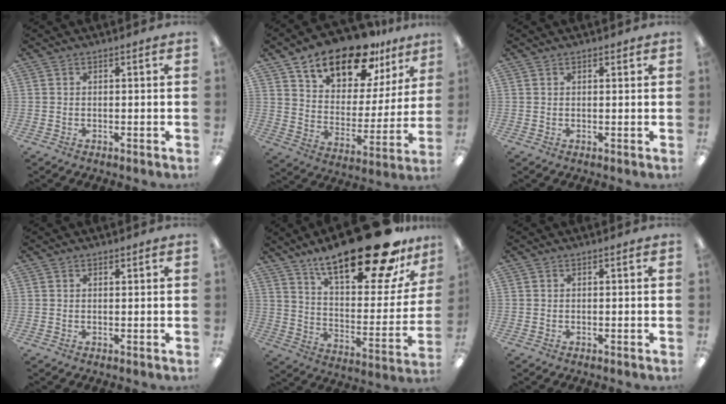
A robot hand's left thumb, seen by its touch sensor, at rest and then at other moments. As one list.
[{"total": 17.2, "force": [13.0, 7.9, 8.0], "torque": [-0.134, -0.083, 0.229]}, {"total": 0.6, "force": [0.5, 0.3, 0.1], "torque": [-0.004, 0.001, 0.009]}, {"total": 0.5, "force": [0.5, 0.2, 0.1], "torque": [0.005, -0.002, 0.007]}, {"total": 27.9, "force": [19.4, 9.4, 17.6], "torque": [-0.258, -0.128, 0.318]}, {"total": 0.0}]